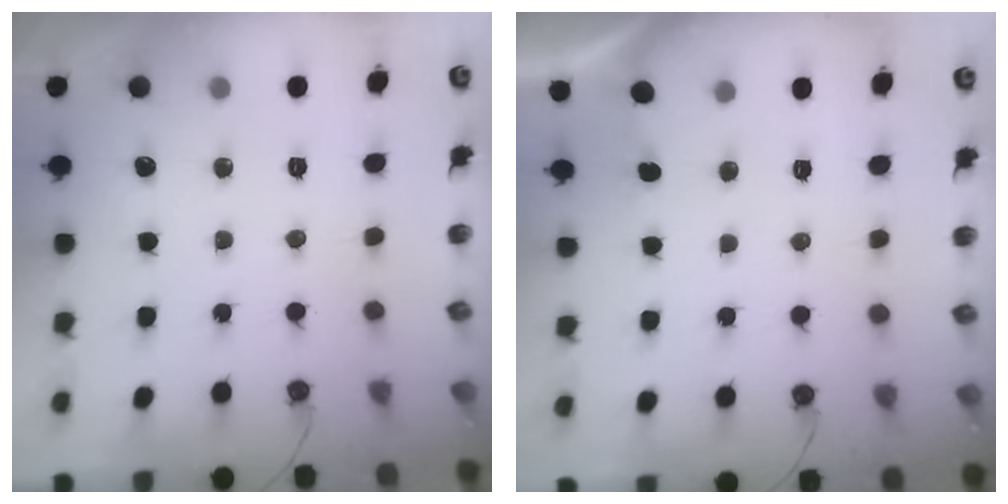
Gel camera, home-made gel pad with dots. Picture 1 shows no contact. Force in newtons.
{"total": 1.3, "press": 1.2, "slide": 0.2}